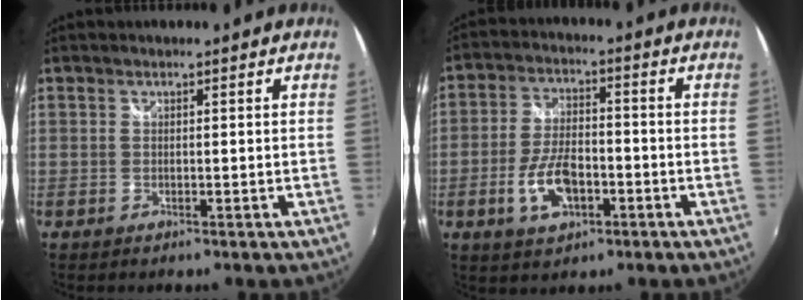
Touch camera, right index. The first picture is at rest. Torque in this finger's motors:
{"motor_torque": [0.47, -0.40, 0.22, 0.06]}